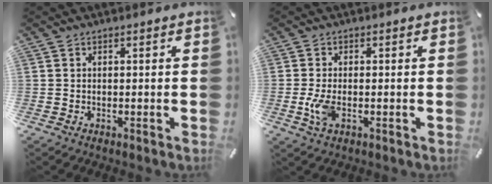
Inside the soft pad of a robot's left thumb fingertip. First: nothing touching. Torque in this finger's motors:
{"motor_torque": [1.59, 1.53, 0.77, -0.06, 0.08]}